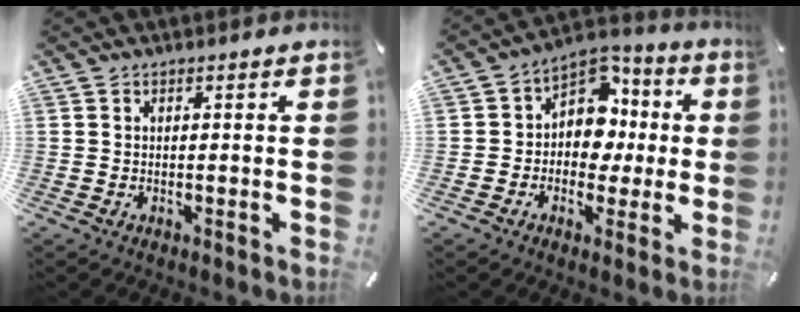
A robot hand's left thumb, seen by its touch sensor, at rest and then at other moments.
{"total": 10.8, "force": [0.2, 9.6, 5.1], "torque": [-0.074, -0.010, 0.007]}